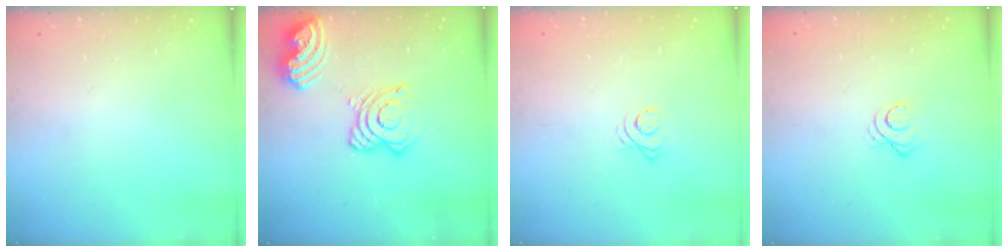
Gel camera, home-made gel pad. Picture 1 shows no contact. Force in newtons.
{"total": 16.3, "press": 16.1, "slide": 2.3}
{"total": 2.4, "press": 2.4, "slide": 0.3}
{"total": 4.1, "press": 4.1, "slide": 0.4}